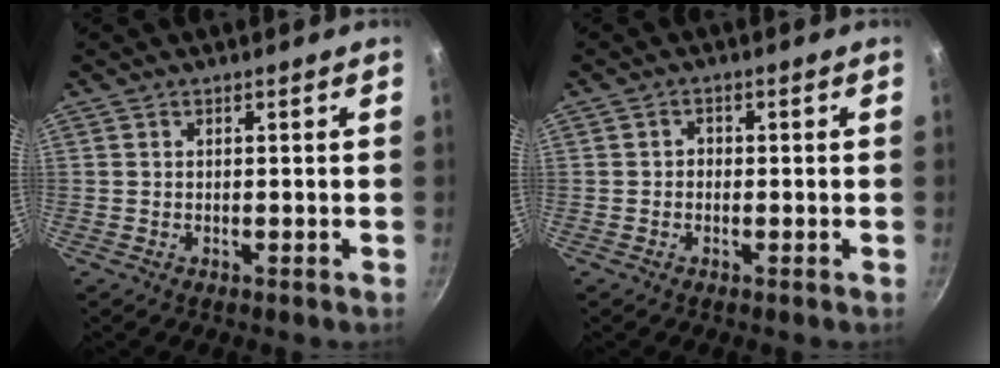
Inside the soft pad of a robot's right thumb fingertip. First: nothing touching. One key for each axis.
{"total": 1.4, "fx": -0.2, "fy": 1.2, "fz": 0.7, "tx": -0.007, "ty": 0.006, "tz": -0.007}